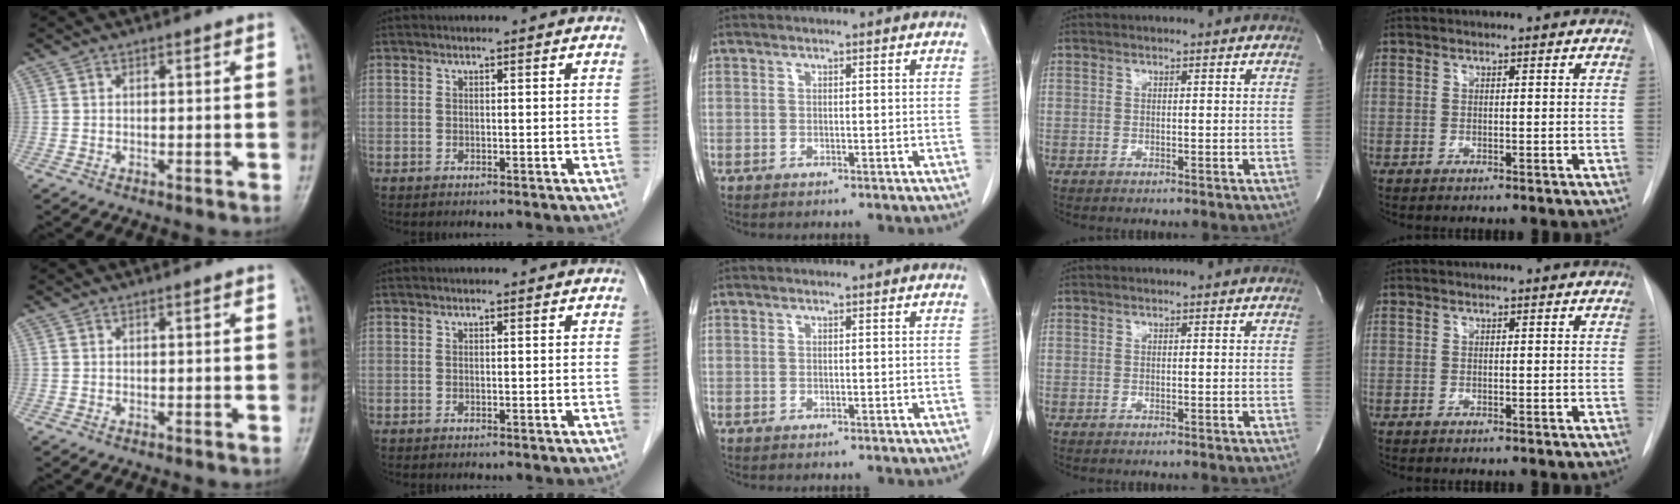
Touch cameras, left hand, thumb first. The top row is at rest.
{}